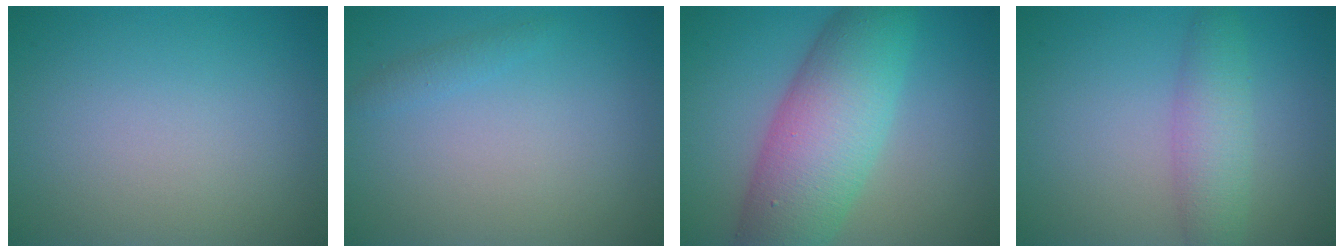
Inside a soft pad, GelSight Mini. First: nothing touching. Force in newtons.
{"total": 0.9, "press": 0.9, "slide": 0.1}
{"total": 9.4, "press": 9.4, "slide": 0.3}
{"total": 3.5, "press": 3.5, "slide": 0.1}